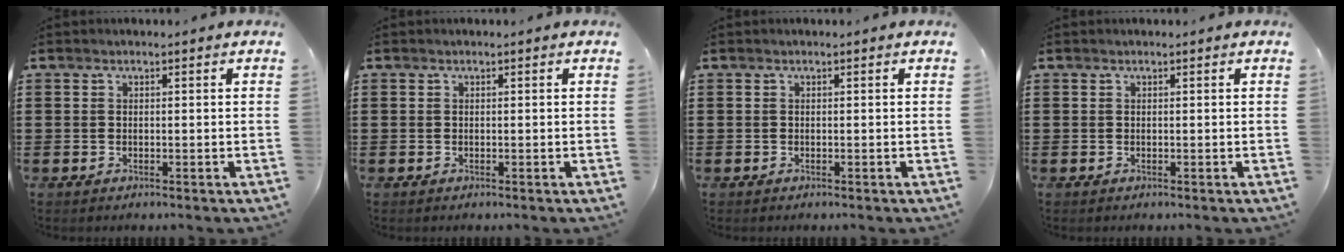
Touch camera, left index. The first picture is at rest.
{"total": 0.0}
{"total": 0.0}
{"total": 0.0}